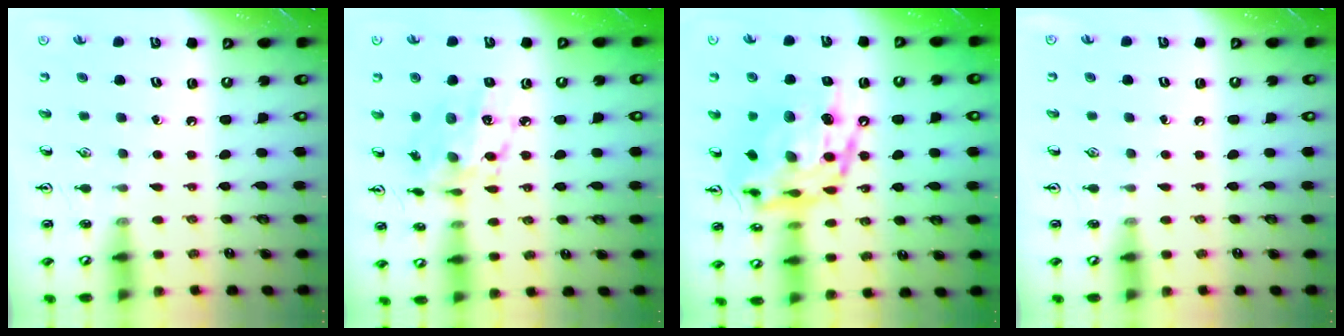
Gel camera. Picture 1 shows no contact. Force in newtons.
{"total": 11.4, "press": 11.4, "slide": 0.8}
{"total": 18.7, "press": 18.6, "slide": 1.6}
{"total": 0.0}